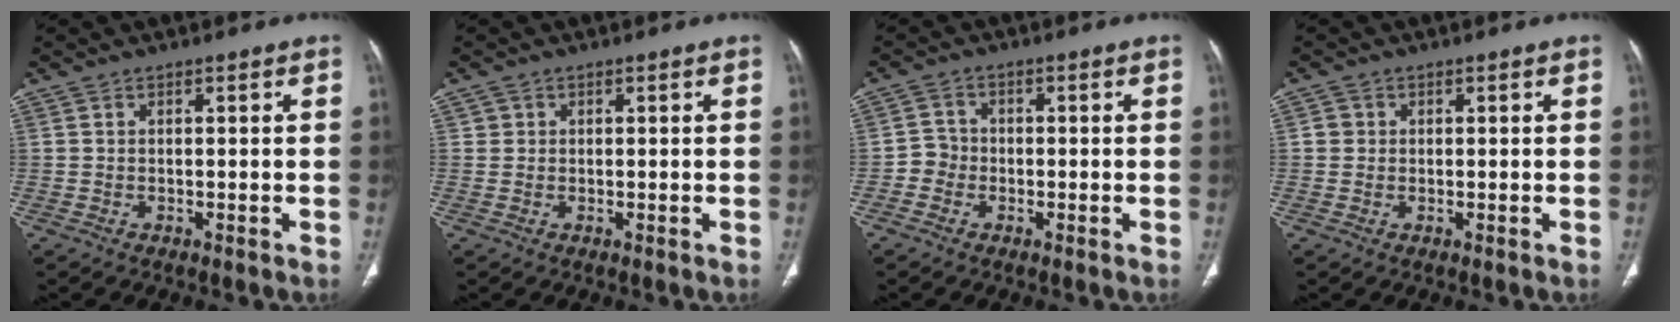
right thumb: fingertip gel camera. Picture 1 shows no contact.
{"total": 1.0, "force": [0.3, 1.0, 0.0], "torque": [0.013, 0.006, 0.005]}
{"total": 3.1, "force": [-1.2, 2.8, 0.6], "torque": [0.007, 0.012, -0.035]}
{"total": 1.7, "force": [0.2, 1.7, 0.4], "torque": [0.002, 0.003, 0.002]}